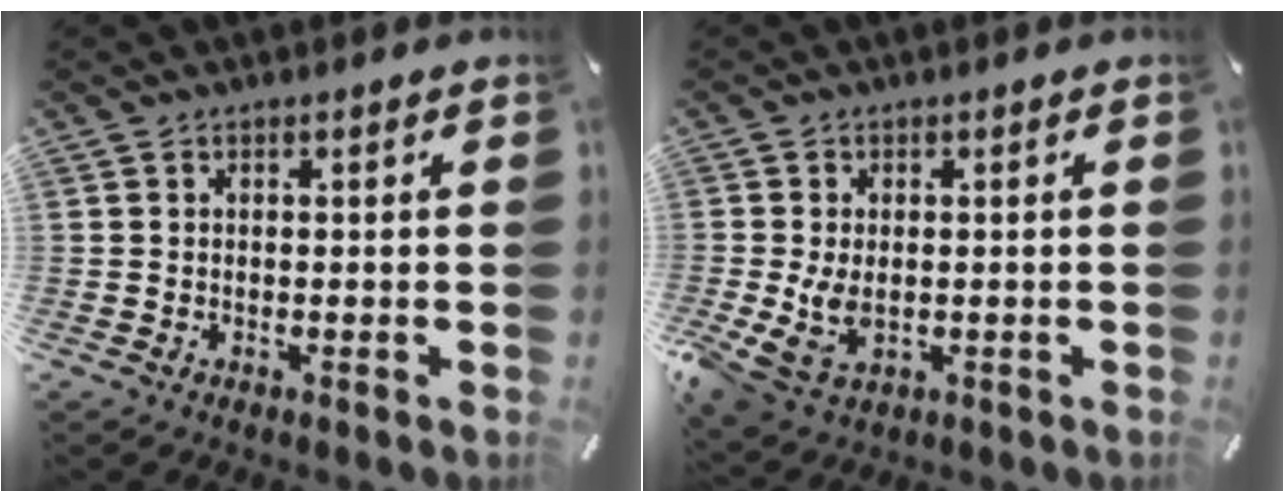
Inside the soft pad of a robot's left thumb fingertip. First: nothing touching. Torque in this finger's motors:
{"motor_torque": [0.43, 1.85, 1.26, 0.43, 0.21]}